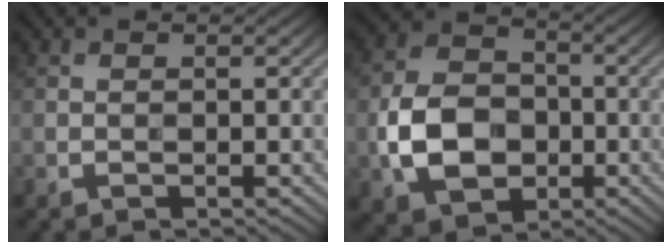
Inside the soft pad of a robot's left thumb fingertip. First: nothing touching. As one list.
[{"total": 9.2, "force": [-2.0, 7.0, 5.7], "torque": [-0.120, -0.008, -0.046]}]